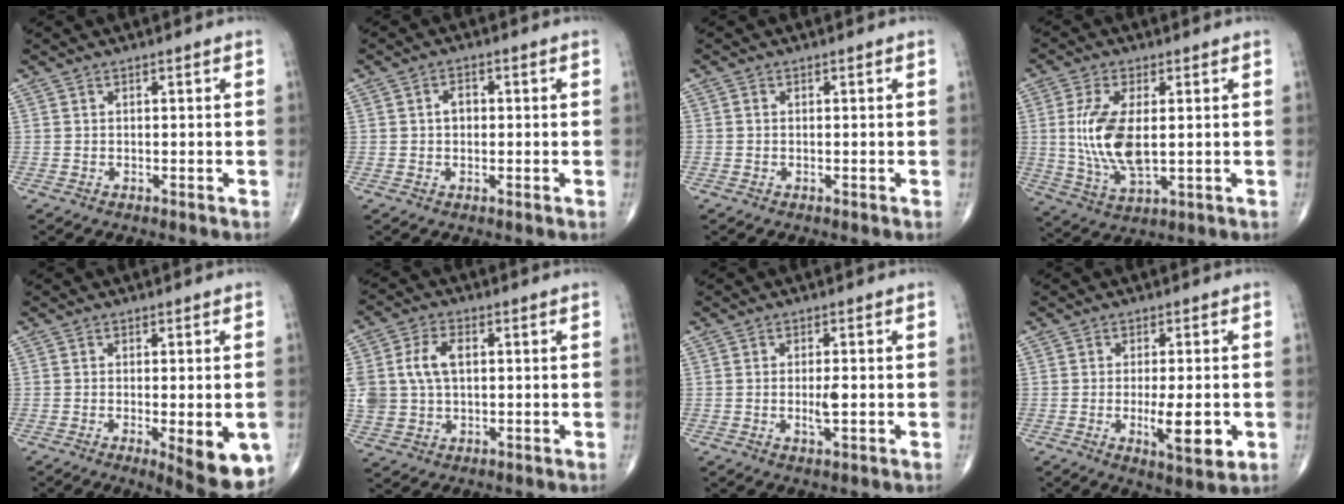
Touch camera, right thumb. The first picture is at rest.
{"total": 2.4, "force": [0.1, 1.8, 1.6], "torque": [-0.018, 0.009, 0.000]}
{"total": 0.5, "force": [-0.1, 0.5, 0.2], "torque": [0.000, 0.002, -0.002]}
{"total": 12.0, "force": [0.8, 5.4, 10.7], "torque": [-0.222, -0.014, 0.023]}
{"total": 10.8, "force": [-3.6, 3.4, 9.6], "torque": [-0.115, -0.015, -0.039]}
{"total": 9.4, "force": [1.7, 6.3, 6.8], "torque": [-0.142, 0.007, 0.039]}
{"total": 3.2, "force": [-0.3, 1.1, 3.0], "torque": [-0.050, -0.004, -0.005]}
{"total": 8.3, "force": [-1.7, 2.5, 7.7], "torque": [-0.117, -0.016, -0.020]}